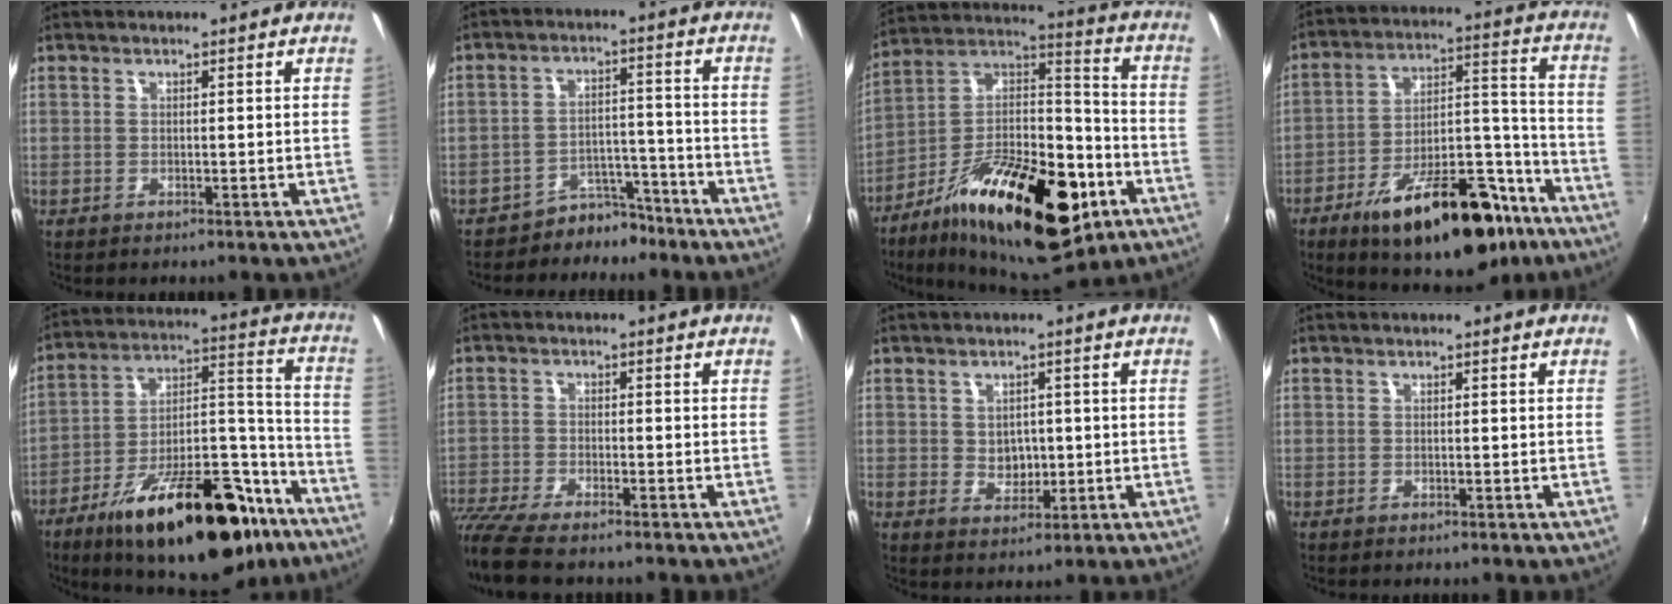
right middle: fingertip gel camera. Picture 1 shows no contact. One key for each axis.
{"total": 6.2, "fx": -5.3, "fy": 3.3, "fz": 0.3, "tx": -0.002, "ty": 0.030, "tz": -0.075}
{"total": 28.6, "fx": -13.7, "fy": 12.6, "fz": 21.7, "tx": -0.358, "ty": 0.004, "tz": -0.213}
{"total": 25.3, "fx": -16.2, "fy": 10.5, "fz": 16.3, "tx": -0.251, "ty": 0.026, "tz": -0.230}
{"total": 30.1, "fx": -19.0, "fy": 11.8, "fz": 20.2, "tx": -0.302, "ty": 0.022, "tz": -0.276}
{"total": 10.6, "fx": -8.9, "fy": 2.2, "fz": 5.3, "tx": -0.135, "ty": -0.039, "tz": -0.164}
{"total": 4.0, "fx": 0.0, "fy": 3.4, "fz": 2.2, "tx": -0.033, "ty": 0.001, "tz": 0.003}
{"total": 0.0}